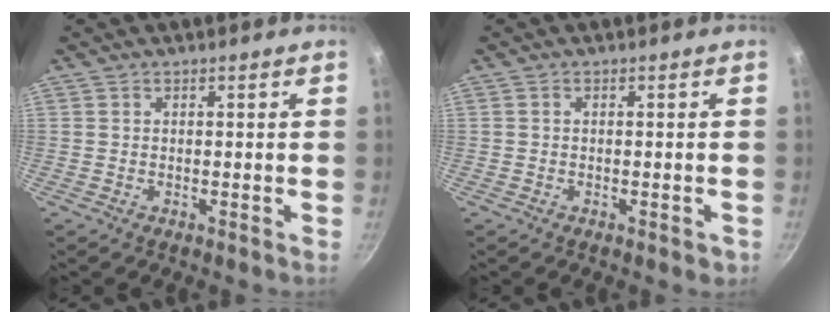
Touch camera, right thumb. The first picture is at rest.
{"total": 2.0, "force": [-0.9, 1.0, 1.5], "torque": [-0.017, 0.008, -0.008]}